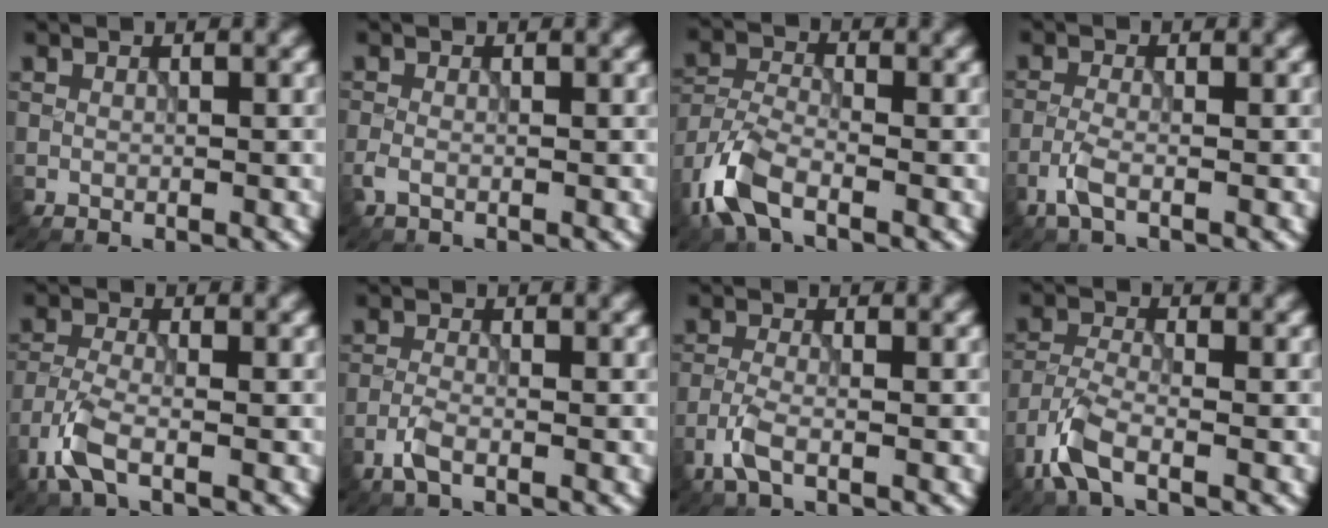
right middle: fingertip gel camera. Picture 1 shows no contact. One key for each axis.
{"total": 1.1, "fx": -0.6, "fy": 0.5, "fz": 0.8, "tx": -0.024, "ty": -0.003, "tz": -0.016}
{"total": 5.4, "fx": -3.3, "fy": 2.3, "fz": 3.6, "tx": -0.082, "ty": -0.004, "tz": -0.080}
{"total": 2.2, "fx": -1.2, "fy": 0.5, "fz": 1.7, "tx": -0.042, "ty": 0.001, "tz": -0.034}
{"total": 3.8, "fx": -2.3, "fy": 1.2, "fz": 2.8, "tx": -0.070, "ty": -0.006, "tz": -0.059}
{"total": 2.0, "fx": -1.2, "fy": 0.5, "fz": 1.5, "tx": -0.036, "ty": 0.000, "tz": -0.033}
{"total": 2.6, "fx": -1.5, "fy": 0.7, "fz": 2.0, "tx": -0.050, "ty": -0.001, "tz": -0.041}
{"total": 4.3, "fx": -2.8, "fy": 1.4, "fz": 3.0, "tx": -0.072, "ty": -0.008, "tz": -0.071}